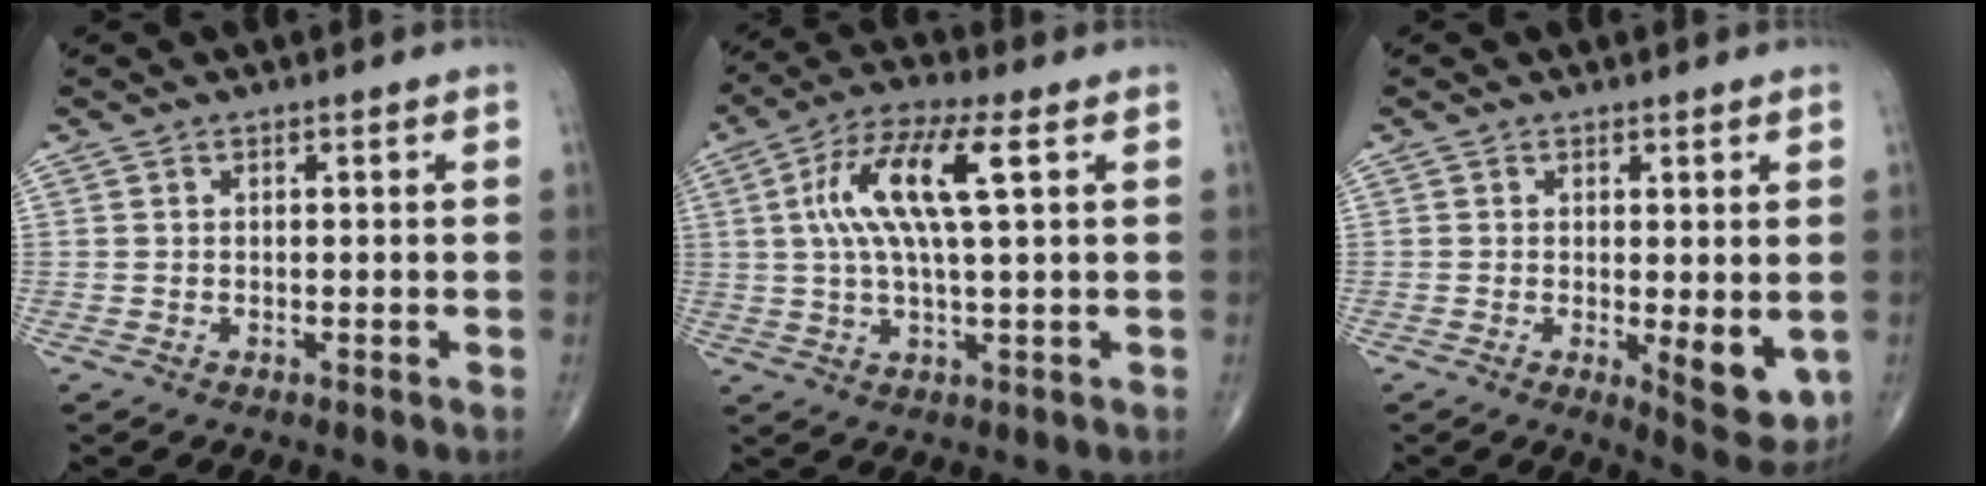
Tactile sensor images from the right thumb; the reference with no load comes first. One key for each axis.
{"total": 12.9, "fx": 3.1, "fy": 3.2, "fz": 12.1, "tx": -0.256, "ty": 0.017, "tz": 0.053}
{"total": 6.9, "fx": -0.8, "fy": 2.6, "fz": 6.3, "tx": -0.076, "ty": -0.020, "tz": -0.004}